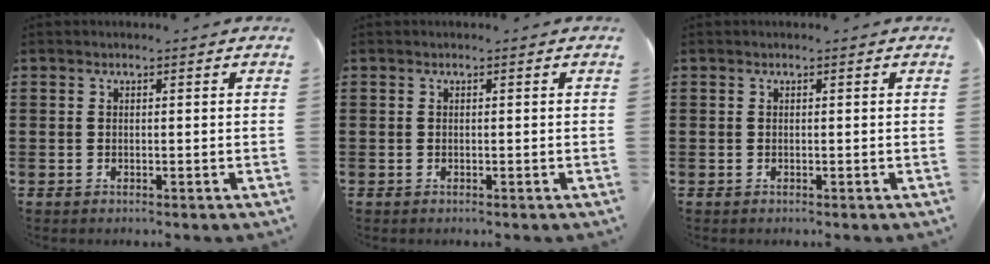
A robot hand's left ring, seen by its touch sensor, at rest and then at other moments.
{"total": 0.0}
{"total": 0.0}